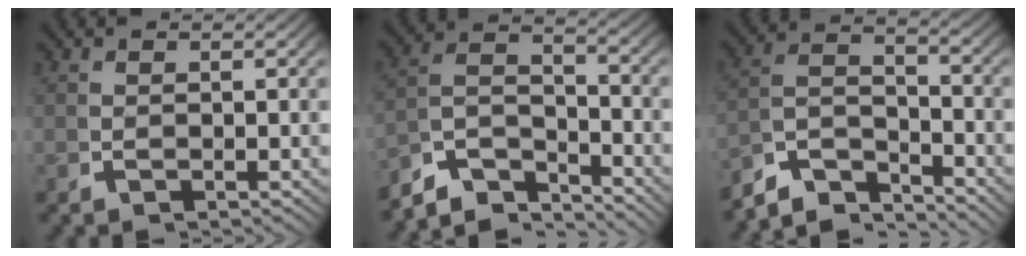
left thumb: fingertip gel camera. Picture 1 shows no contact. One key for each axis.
{"total": 8.2, "fx": -3.3, "fy": 5.6, "fz": 5.0, "tx": -0.106, "ty": -0.031, "tz": -0.059}
{"total": 7.3, "fx": -3.5, "fy": 4.6, "fz": 4.3, "tx": -0.090, "ty": -0.030, "tz": -0.062}